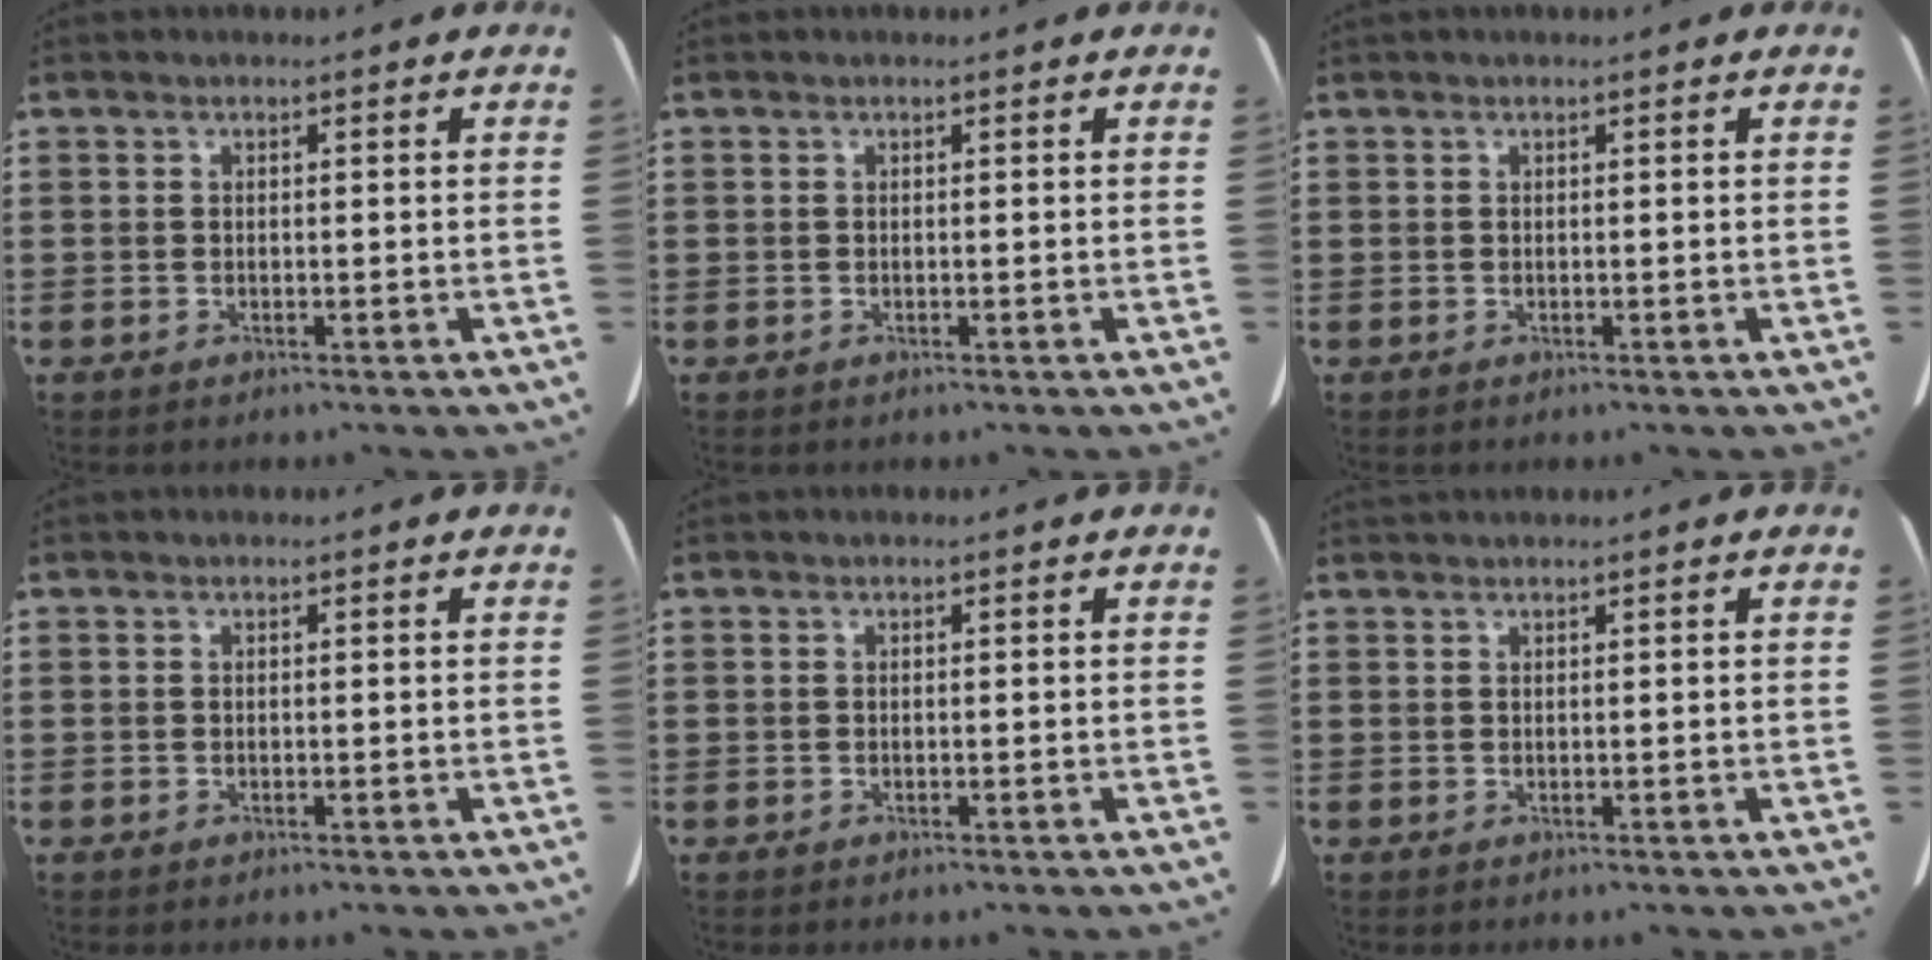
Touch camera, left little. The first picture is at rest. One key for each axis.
{"total": 0.0}
{"total": 0.0}
{"total": 0.0}
{"total": 0.0}
{"total": 0.6, "fx": 0.6, "fy": 0.0, "fz": 0.2, "tx": -0.005, "ty": 0.000, "tz": 0.011}